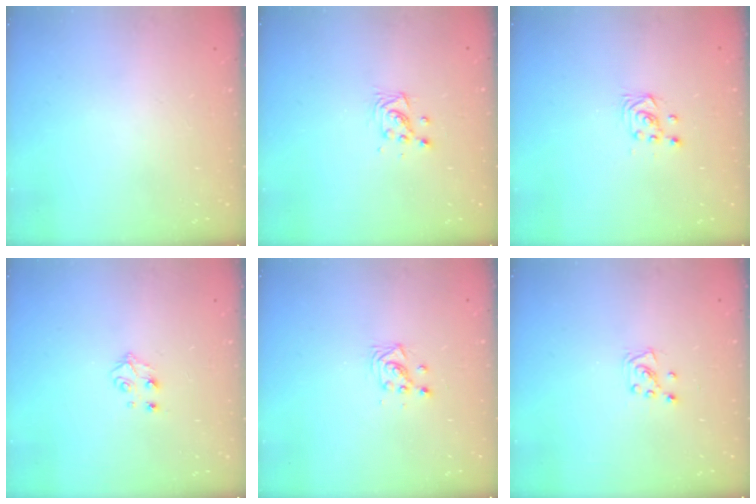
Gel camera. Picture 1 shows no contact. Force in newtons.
{"total": 4.3, "press": 4.3, "slide": 0.2}
{"total": 3.5, "press": 3.4, "slide": 0.8}
{"total": 3.9, "press": 3.9, "slide": 0.5}
{"total": 3.5, "press": 3.5, "slide": 0.3}
{"total": 4.9, "press": 4.9, "slide": 0.5}